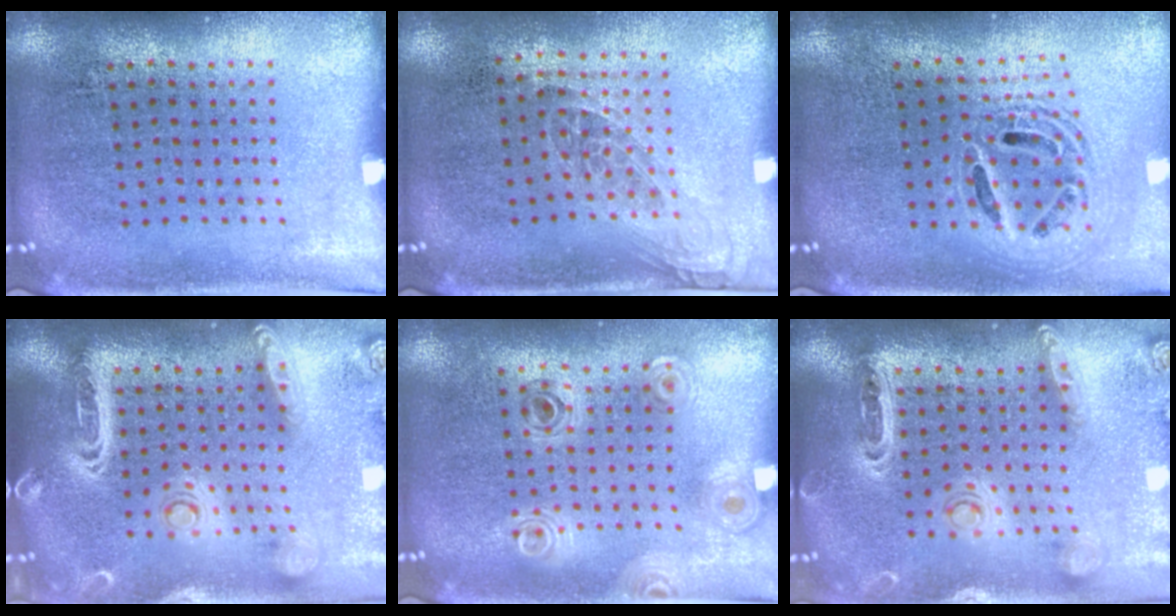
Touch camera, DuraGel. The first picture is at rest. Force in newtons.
{"total": 1.2, "press": 1.0, "slide": 0.7}
{"total": 2.0, "press": 1.6, "slide": 1.3}
{"total": 2.8, "press": 2.4, "slide": 1.4}
{"total": 0.9, "press": 0.9, "slide": 0.1}
{"total": 1.3, "press": 1.3, "slide": 0.2}